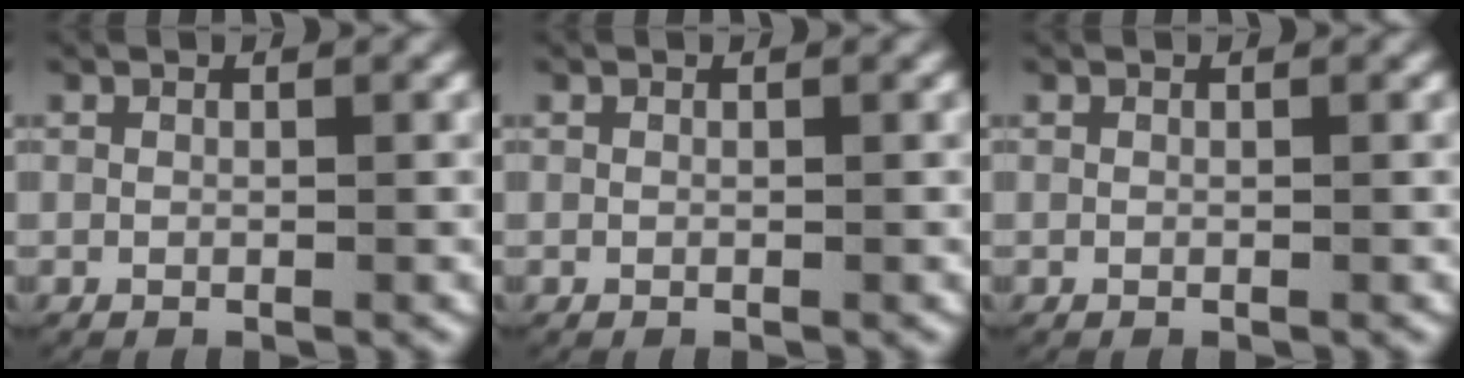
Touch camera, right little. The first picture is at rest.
{"total": 0.0}
{"total": 0.0}